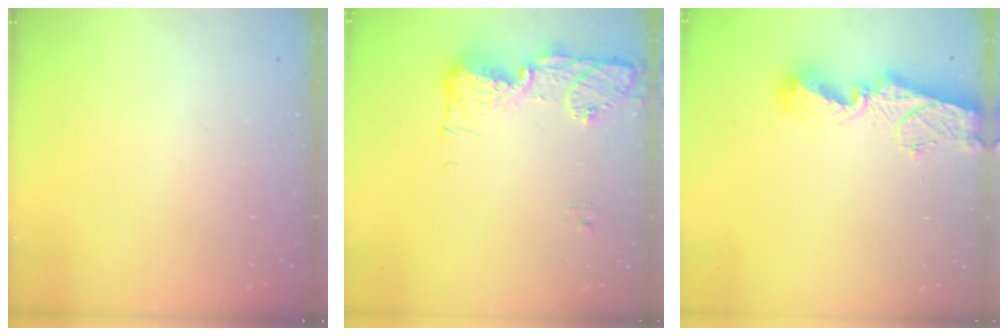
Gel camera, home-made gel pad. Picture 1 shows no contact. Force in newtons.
{"total": 16.1, "press": 15.2, "slide": 5.3}
{"total": 9.2, "press": 9.2, "slide": 1.1}